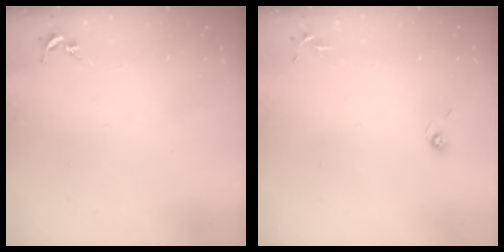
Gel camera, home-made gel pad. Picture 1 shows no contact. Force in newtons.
{"total": 3.9, "press": 3.5, "slide": 1.7}